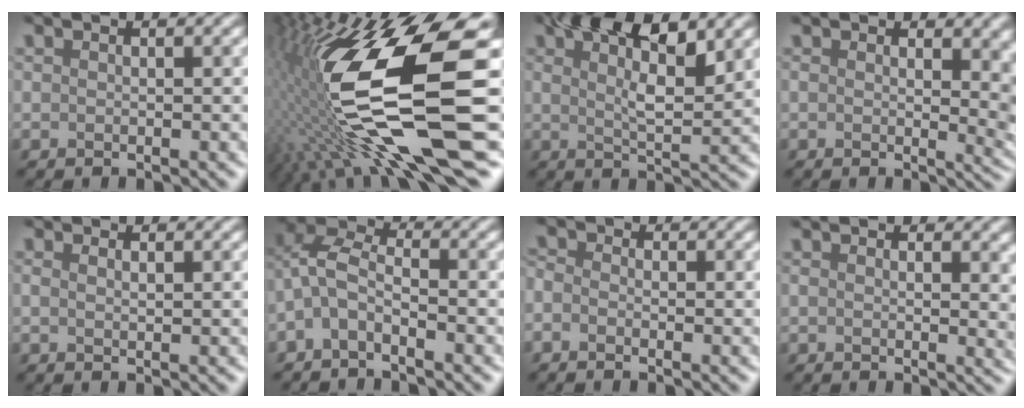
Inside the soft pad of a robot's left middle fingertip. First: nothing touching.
{"total": 15.4, "force": [-1.6, 4.2, 14.7], "torque": [-0.295, -0.014, -0.010]}
{"total": 6.3, "force": [4.0, 1.4, 4.7], "torque": [-0.068, 0.017, 0.061]}
{"total": 7.9, "force": [1.4, 3.1, 7.1], "torque": [-0.059, 0.025, 0.017]}
{"total": 0.8, "force": [0.0, -0.6, -0.4], "torque": [0.001, -0.002, 0.010]}
{"total": 2.7, "force": [-2.2, 0.6, 1.5], "torque": [-0.053, 0.012, -0.035]}
{"total": 1.6, "force": [-1.6, 0.1, -0.2], "torque": [-0.015, 0.005, -0.018]}
{"total": 3.1, "force": [0.8, 1.0, 2.8], "torque": [-0.018, 0.021, 0.002]}